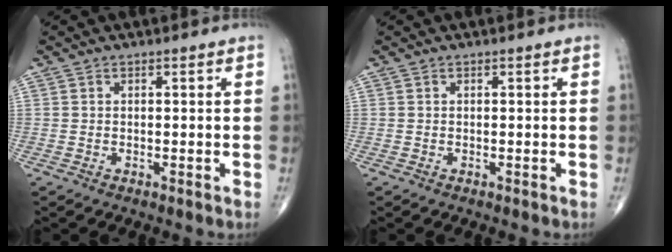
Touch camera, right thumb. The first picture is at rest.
{"total": 0.0}